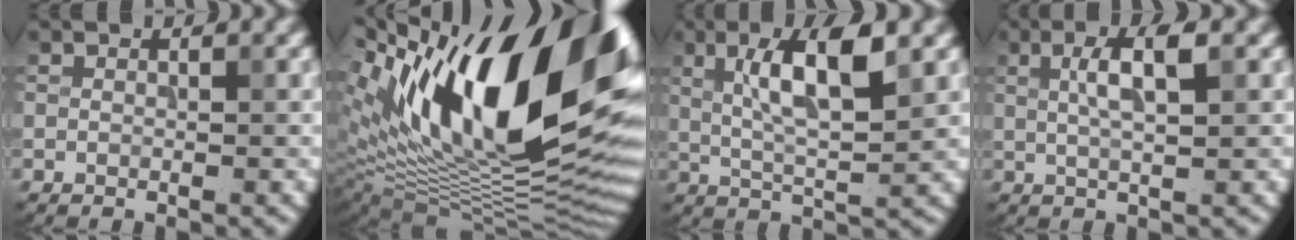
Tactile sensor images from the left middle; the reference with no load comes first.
{"total": 19.2, "force": [7.9, 8.8, 15.1], "torque": [-0.252, 0.034, 0.138]}
{"total": 6.4, "force": [2.4, 1.4, 5.8], "torque": [-0.101, 0.010, 0.046]}
{"total": 3.5, "force": [1.3, 0.7, 3.2], "torque": [-0.054, 0.012, 0.024]}